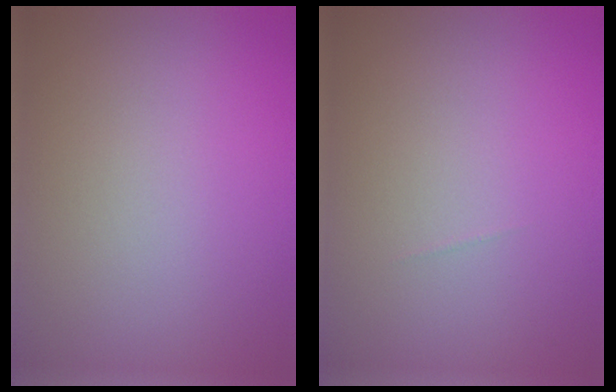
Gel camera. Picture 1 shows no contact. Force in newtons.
{"total": 0.0}